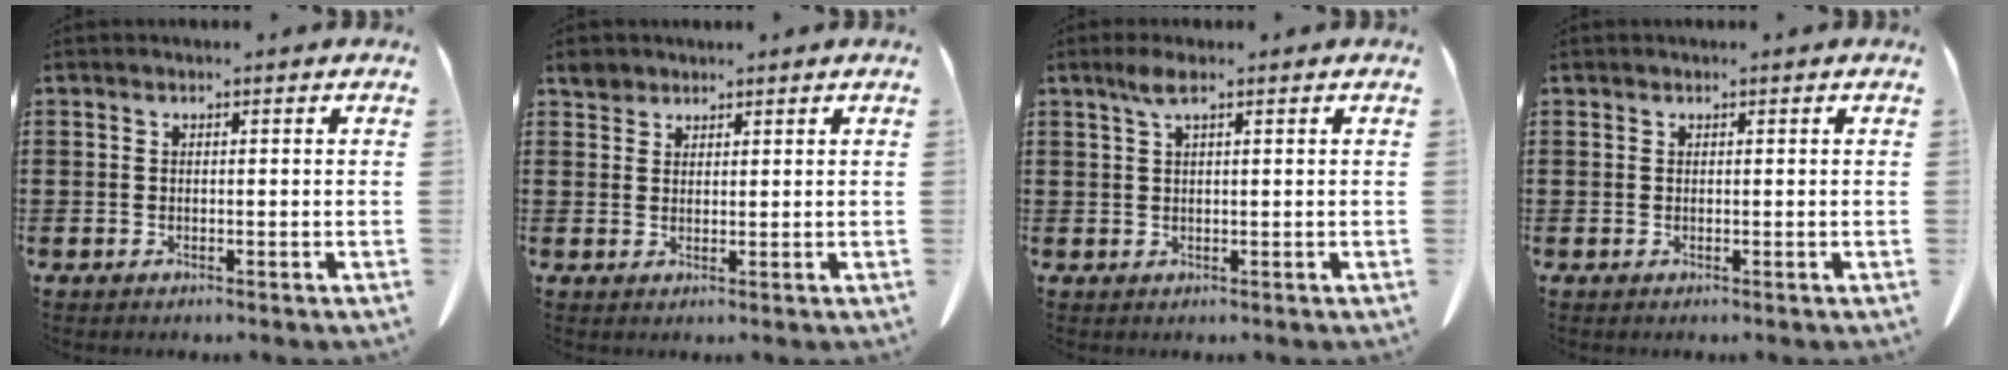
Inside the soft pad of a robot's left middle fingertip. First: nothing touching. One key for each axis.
{"total": 2.2, "fx": 1.9, "fy": 1.0, "fz": 0.3, "tx": -0.013, "ty": 0.001, "tz": 0.039}
{"total": 2.7, "fx": 1.3, "fy": 0.5, "fz": 2.3, "tx": -0.048, "ty": 0.003, "tz": 0.024}
{"total": 0.0}